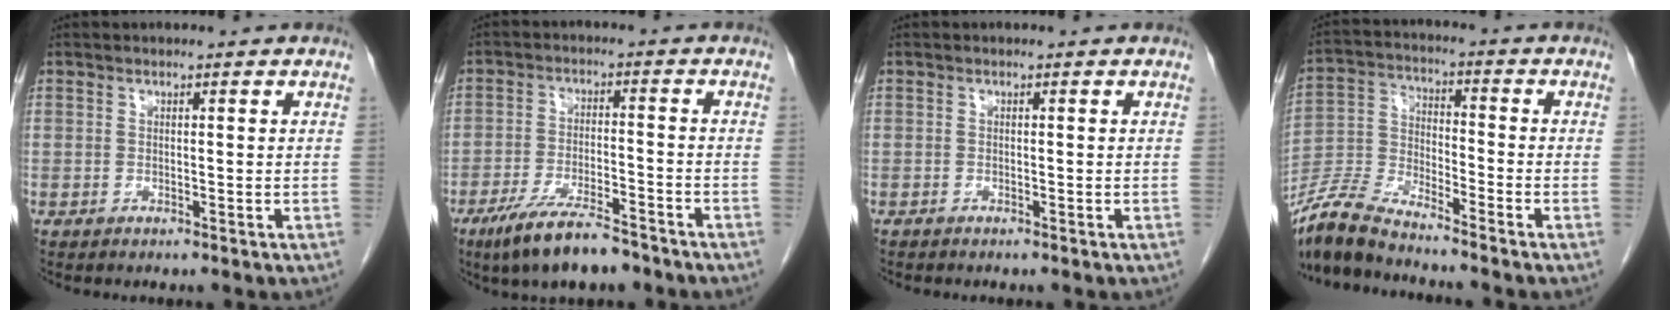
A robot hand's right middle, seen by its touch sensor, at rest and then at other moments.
{"total": 9.9, "force": [-7.4, 2.1, 6.2], "torque": [-0.109, -0.016, -0.129]}
{"total": 0.0}
{"total": 9.0, "force": [-8.3, 0.8, 3.3], "torque": [-0.080, -0.009, -0.169]}